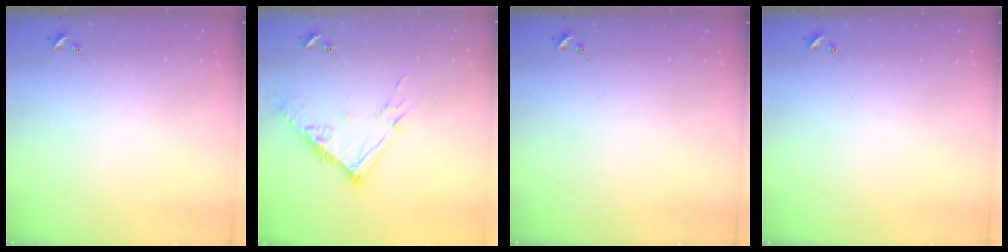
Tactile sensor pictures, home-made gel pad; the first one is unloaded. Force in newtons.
{"total": 13.2, "press": 13.2, "slide": 1.2}
{"total": 0.0}
{"total": 0.0}